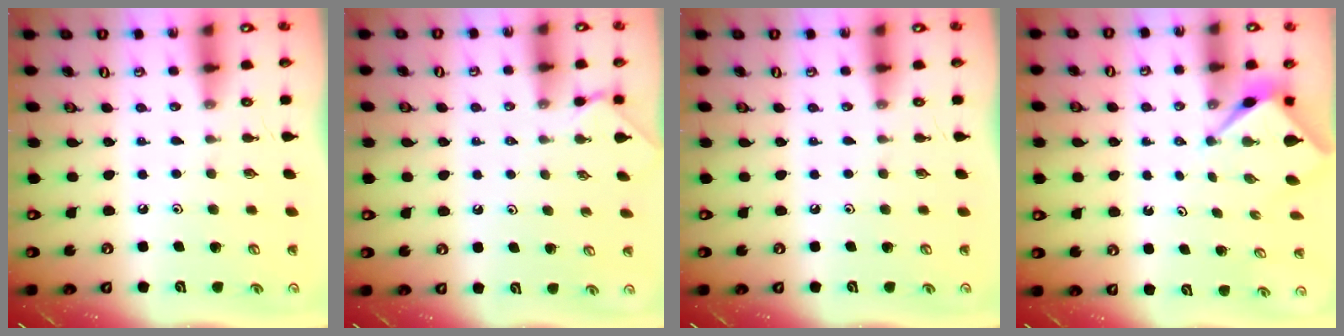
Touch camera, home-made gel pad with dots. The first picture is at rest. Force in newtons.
{"total": 1.4, "press": 1.4, "slide": 0.2}
{"total": 0.0}
{"total": 2.6, "press": 2.6, "slide": 0.0}